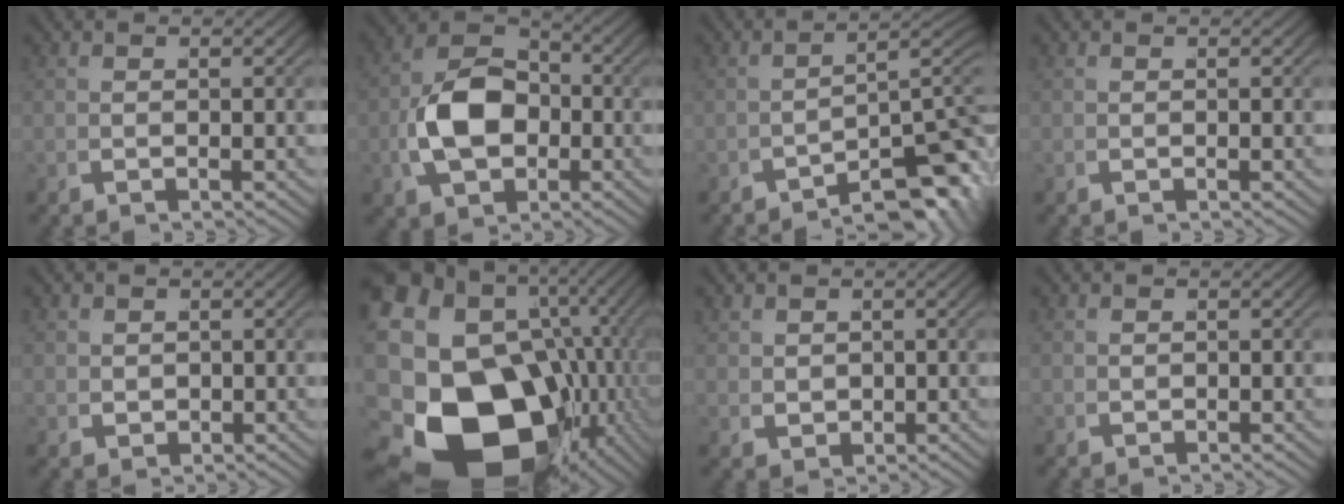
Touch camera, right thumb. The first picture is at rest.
{"total": 9.4, "force": [-0.4, 6.6, 6.6], "torque": [-0.152, -0.017, 0.005]}
{"total": 10.5, "force": [-3.7, 5.3, 8.2], "torque": [-0.109, -0.025, -0.043]}
{"total": 0.0}
{"total": 1.9, "force": [0.5, 1.7, 0.7], "torque": [-0.021, -0.011, 0.018]}
{"total": 28.2, "force": [-5.1, 20.2, 19.1], "torque": [-0.360, -0.090, -0.043]}
{"total": 2.2, "force": [0.8, 1.8, 0.9], "torque": [-0.027, -0.014, 0.031]}
{"total": 0.5, "force": [0.3, 0.4, 0.0], "torque": [-0.005, -0.004, 0.009]}